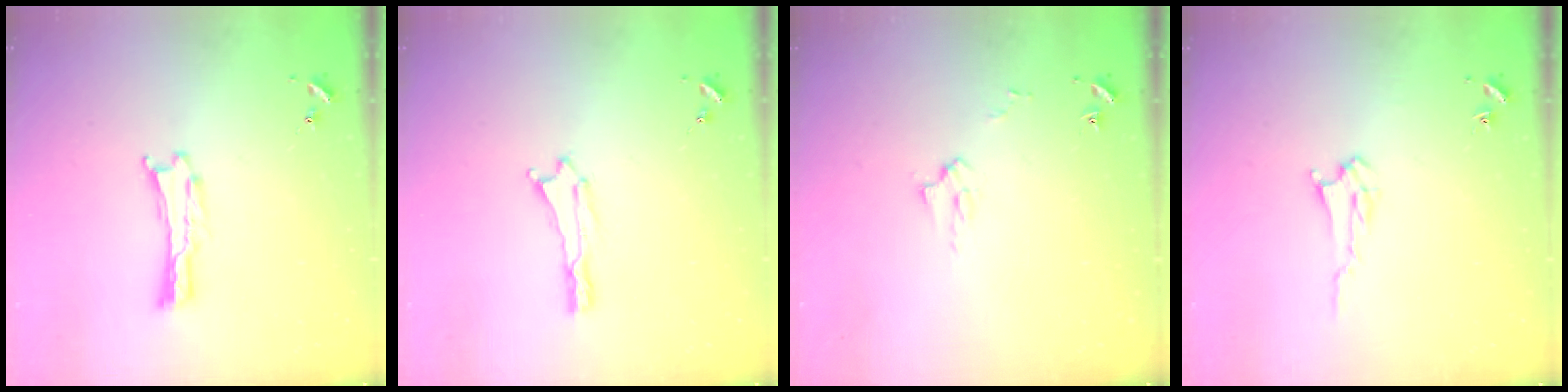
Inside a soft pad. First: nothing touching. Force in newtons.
{"total": 0.0}
{"total": 2.6, "press": 2.6, "slide": 0.3}
{"total": 2.8, "press": 2.8, "slide": 0.4}